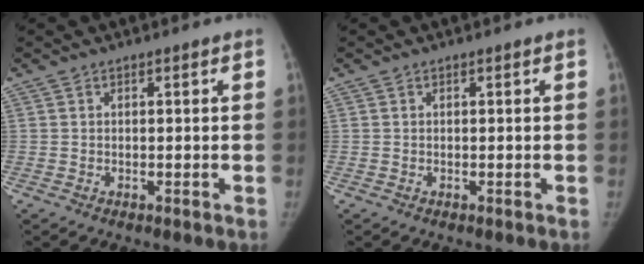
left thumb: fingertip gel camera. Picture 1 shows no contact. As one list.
[{"total": 0.0}]